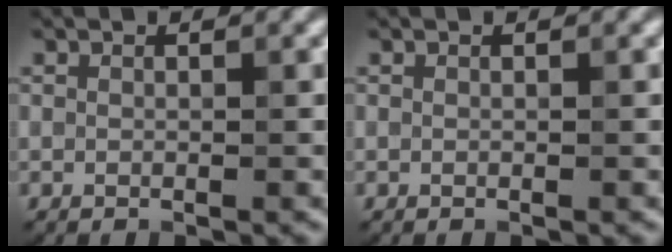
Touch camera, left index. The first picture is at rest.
{"total": 0.0}